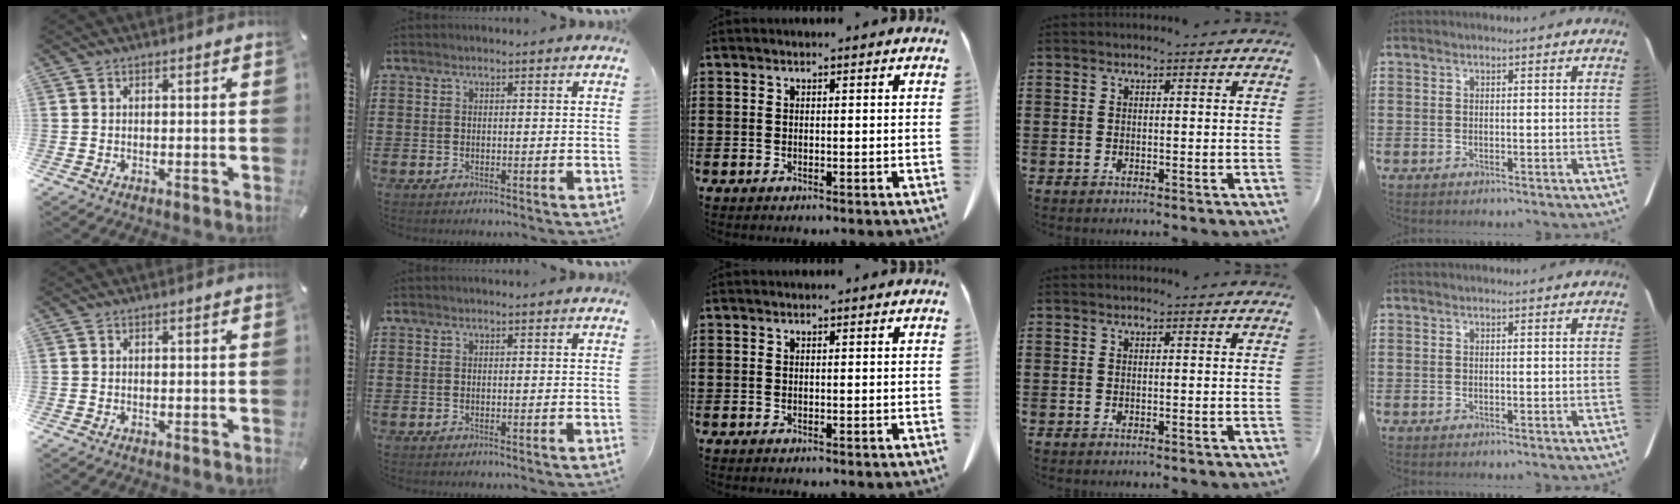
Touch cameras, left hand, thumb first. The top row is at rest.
{}